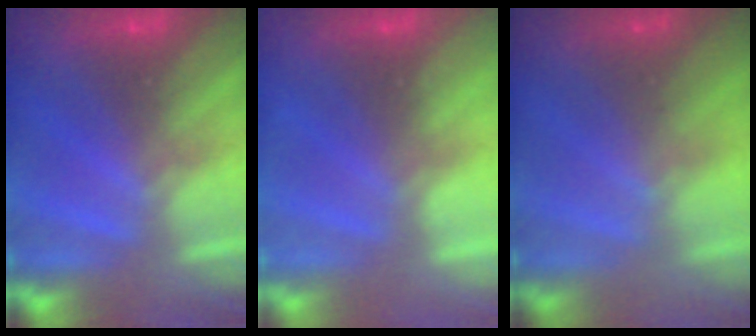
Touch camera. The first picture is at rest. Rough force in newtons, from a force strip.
{"total": 2.3}
{"total": 1.4}